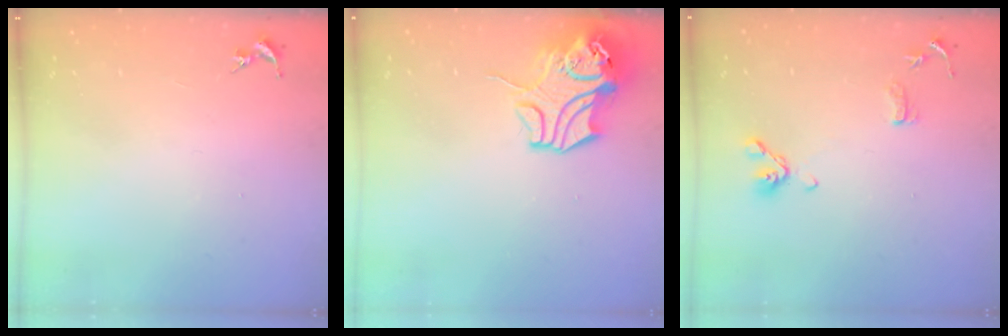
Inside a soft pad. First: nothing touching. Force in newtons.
{"total": 12.7, "press": 12.6, "slide": 1.9}
{"total": 11.8, "press": 11.7, "slide": 1.9}